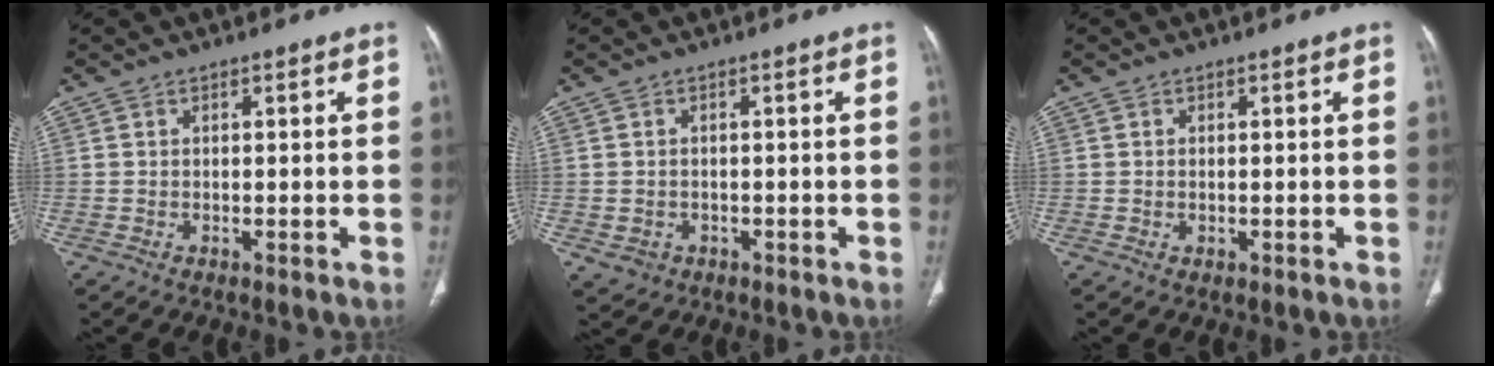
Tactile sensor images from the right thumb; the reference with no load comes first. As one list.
[{"total": 2.7, "force": [-0.8, 2.5, 0.9], "torque": [-0.013, 0.005, -0.001]}, {"total": 0.6, "force": [0.0, 0.5, 0.4], "torque": [-0.012, -0.001, 0.004]}]